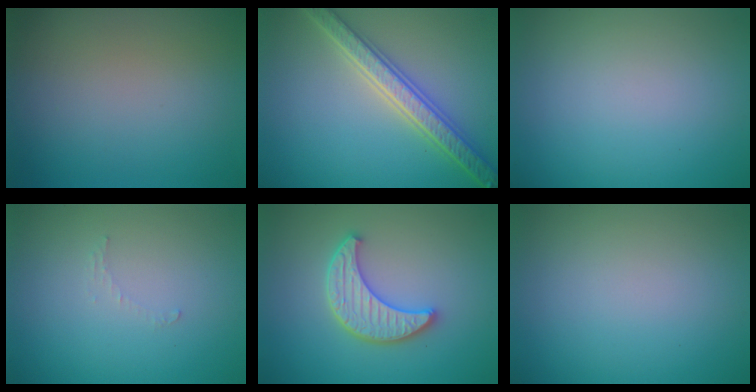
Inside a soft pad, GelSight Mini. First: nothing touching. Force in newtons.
{"total": 5.4, "press": 5.3, "slide": 1.1}
{"total": 0.0}
{"total": 0.7, "press": 0.7, "slide": 0.1}
{"total": 4.2, "press": 3.8, "slide": 1.9}
{"total": 0.0}